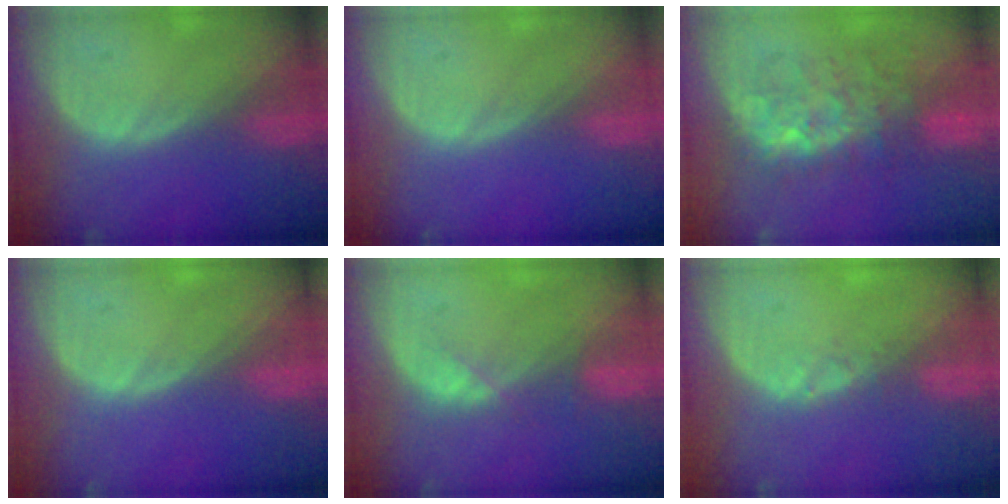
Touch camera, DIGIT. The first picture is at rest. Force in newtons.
{"total": 0.0}
{"total": 8.5, "press": 8.5, "slide": 0.3}
{"total": 0.0}
{"total": 2.3, "press": 2.2, "slide": 0.7}
{"total": 1.3, "press": 1.0, "slide": 0.8}